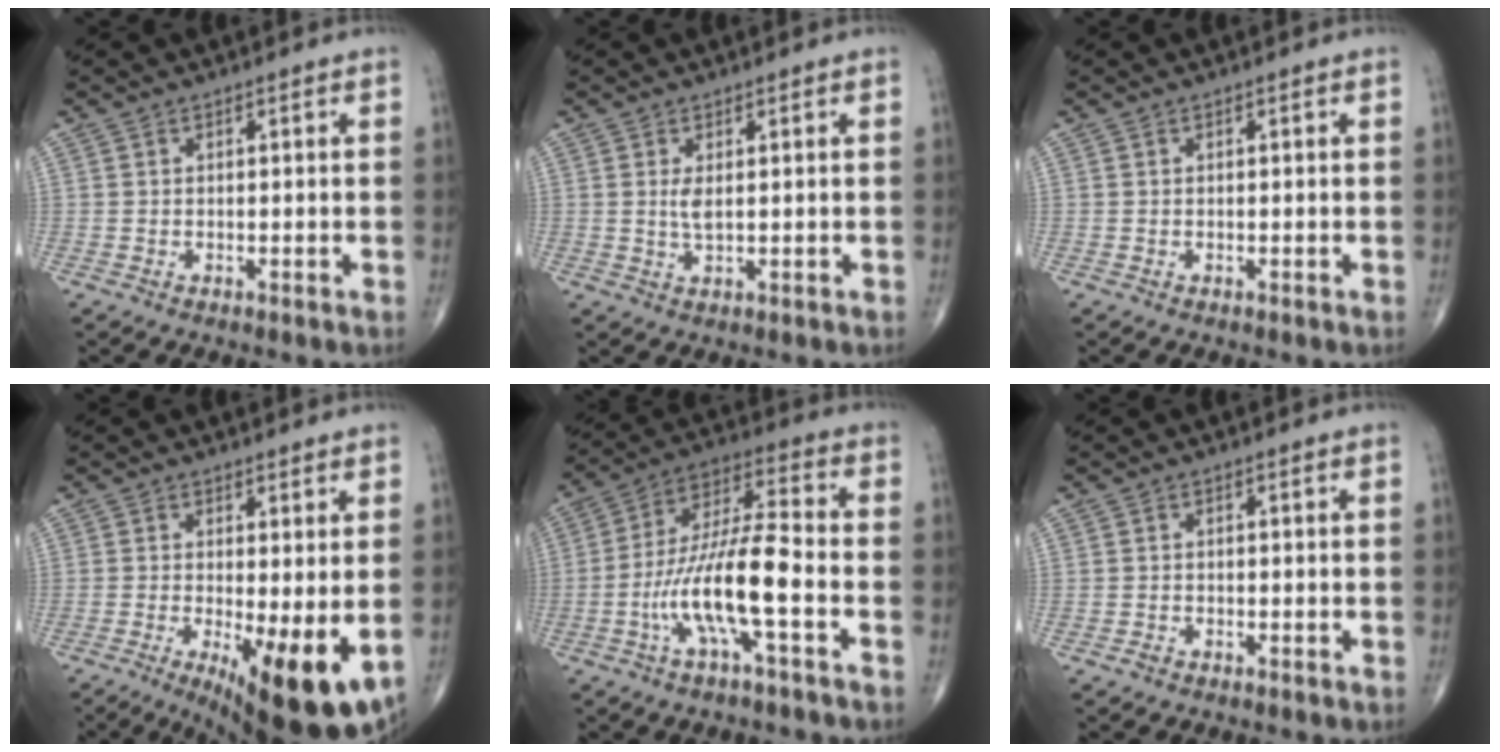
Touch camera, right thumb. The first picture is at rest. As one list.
[{"total": 2.2, "force": [0.4, 0.8, 2.0], "torque": [-0.040, -0.008, 0.012]}, {"total": 0.0}, {"total": 13.8, "force": [-3.5, 4.2, 12.7], "torque": [-0.167, -0.025, -0.037]}, {"total": 14.1, "force": [-4.6, 2.7, 13.1], "torque": [-0.265, 0.040, -0.087]}, {"total": 0.8, "force": [-0.6, 0.5, 0.3], "torque": [-0.005, 0.003, -0.013]}]